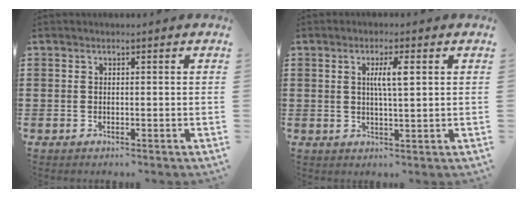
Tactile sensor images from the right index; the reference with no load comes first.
{"total": 4.0, "force": [1.0, 0.6, 3.8], "torque": [-0.077, 0.007, 0.013]}